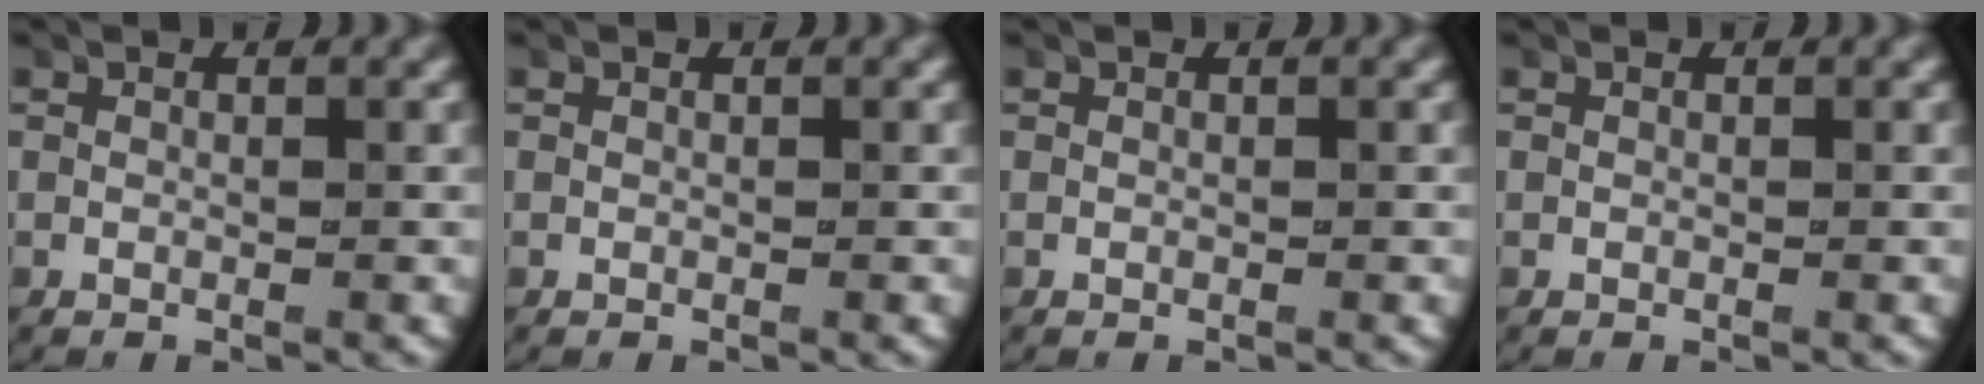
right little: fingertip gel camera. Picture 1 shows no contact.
{"total": 0.0}
{"total": 0.0}
{"total": 0.0}